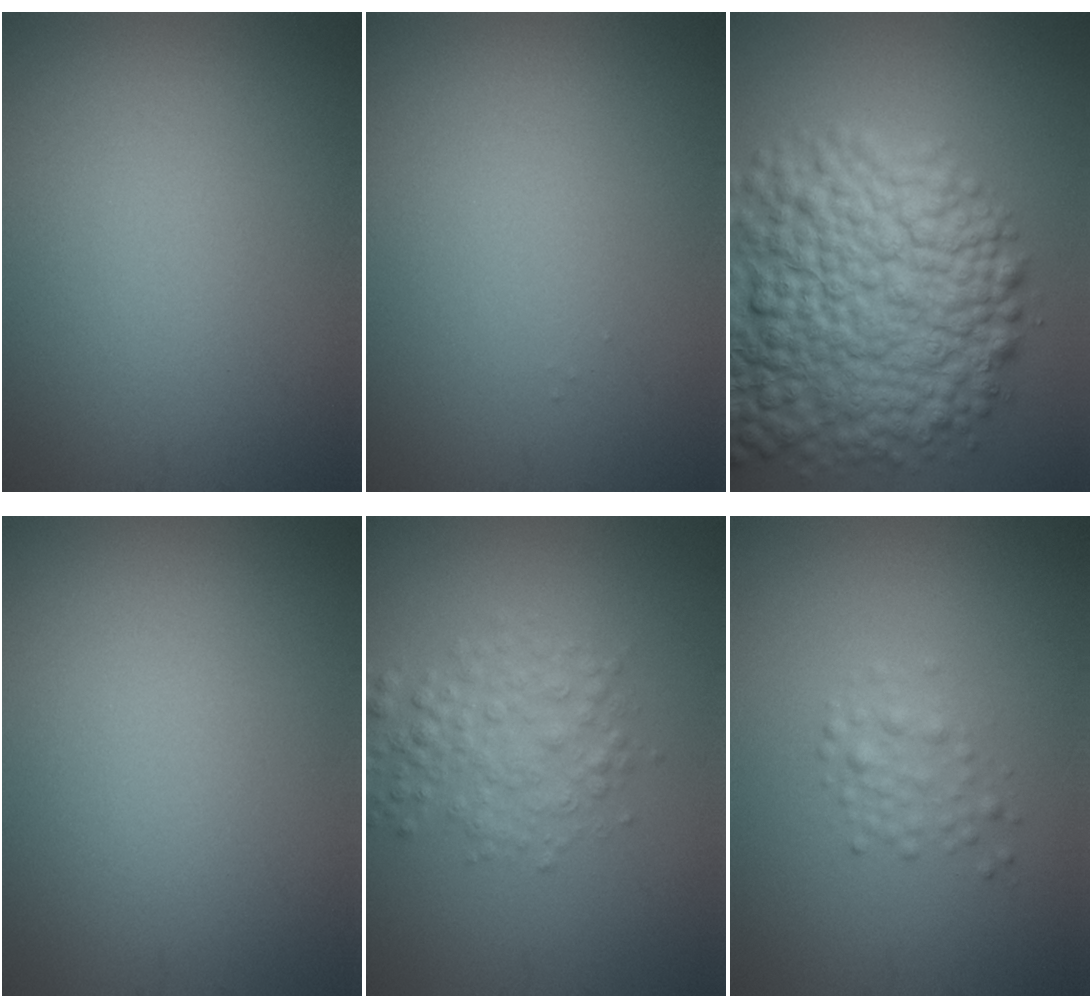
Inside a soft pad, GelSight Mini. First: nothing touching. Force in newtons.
{"total": 0.0}
{"total": 13.0, "press": 13.0, "slide": 0.5}
{"total": 0.0}
{"total": 3.1, "press": 3.1, "slide": 0.1}
{"total": 2.2, "press": 2.2, "slide": 0.1}